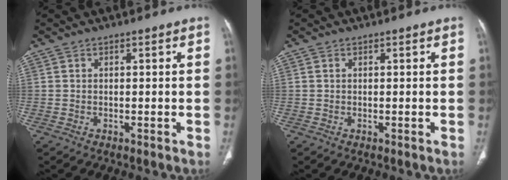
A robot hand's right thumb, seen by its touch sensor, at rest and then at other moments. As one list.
[{"total": 0.0}]